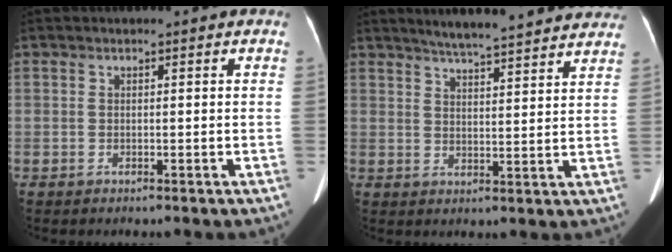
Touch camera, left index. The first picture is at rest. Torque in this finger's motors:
{"motor_torque": [-0.16, -0.30, 0.00, 0.02]}